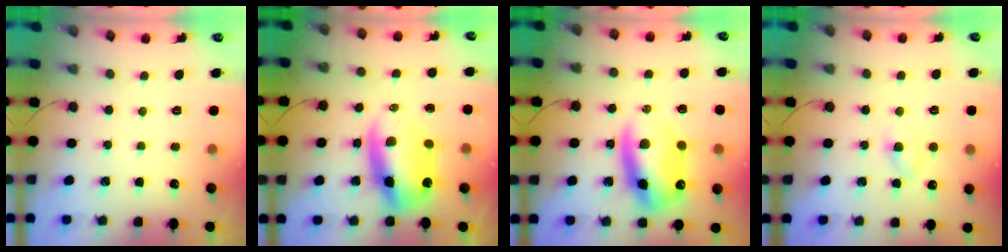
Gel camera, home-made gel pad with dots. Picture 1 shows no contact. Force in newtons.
{"total": 10.3, "press": 10.0, "slide": 2.5}
{"total": 15.3, "press": 14.7, "slide": 4.1}
{"total": 3.0, "press": 2.7, "slide": 1.2}